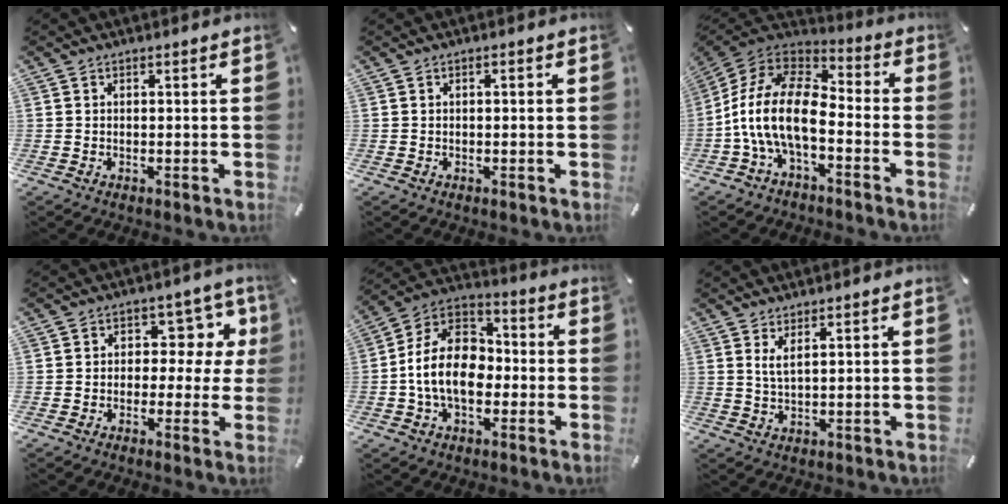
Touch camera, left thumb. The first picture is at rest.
{"total": 0.8, "force": [-0.1, 0.2, 0.7], "torque": [-0.013, 0.000, -0.002]}
{"total": 16.8, "force": [-5.6, 8.7, 13.2], "torque": [-0.271, 0.021, -0.097]}
{"total": 8.0, "force": [1.3, 6.0, 5.1], "torque": [-0.060, -0.009, 0.017]}
{"total": 14.2, "force": [-3.5, 10.0, 9.5], "torque": [-0.202, 0.025, -0.069]}
{"total": 3.0, "force": [1.6, 0.5, 2.5], "torque": [-0.053, 0.001, 0.029]}